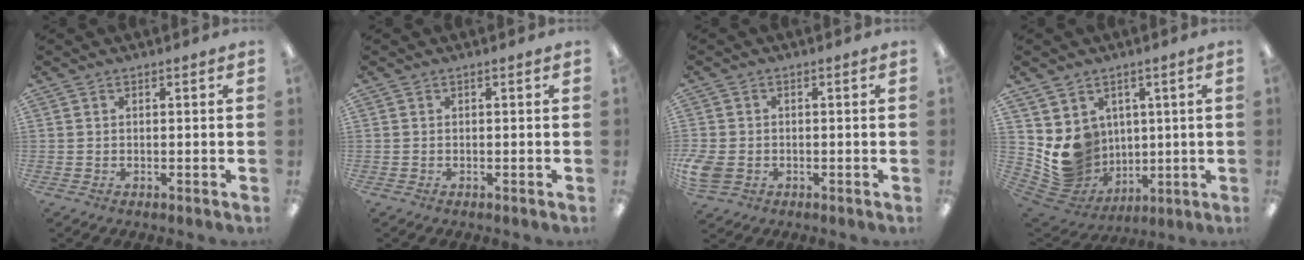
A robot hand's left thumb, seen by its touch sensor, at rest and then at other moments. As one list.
[{"total": 0.0}, {"total": 5.0, "force": [-1.2, 3.9, 2.8], "torque": [-0.070, 0.004, -0.023]}, {"total": 10.2, "force": [2.3, 9.6, 2.3], "torque": [-0.066, -0.032, 0.058]}]